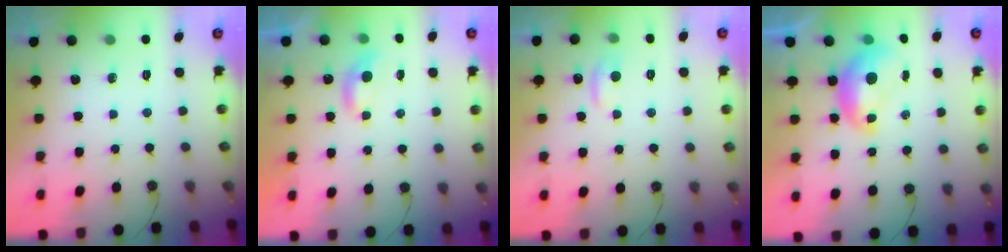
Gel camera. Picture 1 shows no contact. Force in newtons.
{"total": 2.4, "press": 2.4, "slide": 0.4}
{"total": 1.1, "press": 0.8, "slide": 0.6}
{"total": 1.6, "press": 1.5, "slide": 0.3}